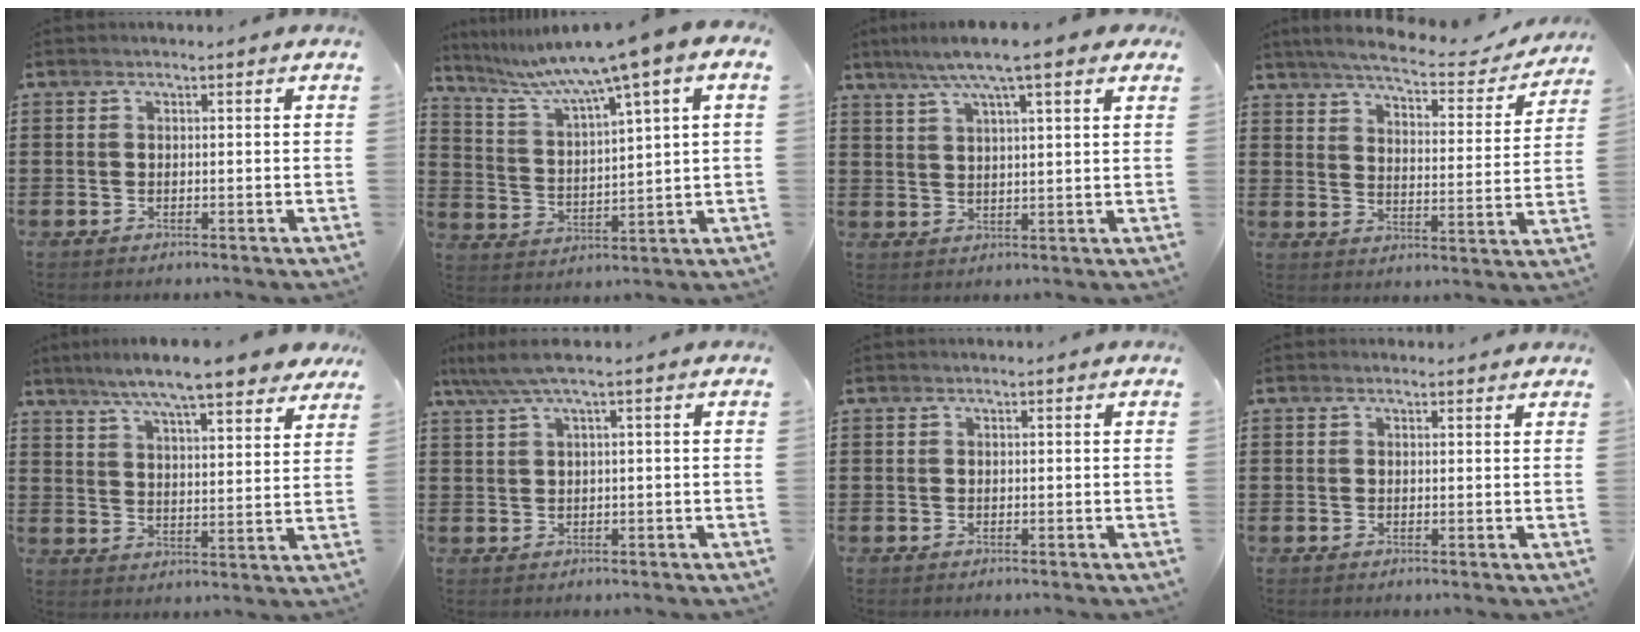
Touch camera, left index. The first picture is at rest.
{"total": 8.2, "force": [6.2, -0.3, 5.3], "torque": [-0.127, -0.039, 0.096]}
{"total": 7.4, "force": [5.5, 1.0, 4.9], "torque": [-0.109, -0.005, 0.095]}
{"total": 5.4, "force": [4.9, 0.2, 2.3], "torque": [-0.069, -0.030, 0.078]}
{"total": 8.8, "force": [7.6, 0.4, 4.5], "torque": [-0.105, -0.031, 0.131]}
{"total": 2.7, "force": [0.9, 0.0, 2.6], "torque": [-0.058, -0.006, 0.012]}
{"total": 0.0}
{"total": 0.7, "force": [0.6, 0.4, 0.1], "torque": [-0.003, 0.003, 0.012]}